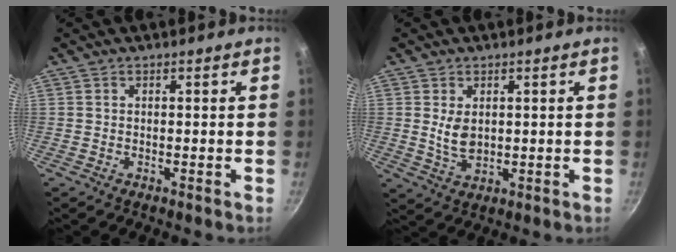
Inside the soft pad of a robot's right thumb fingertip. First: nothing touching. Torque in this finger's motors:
{"motor_torque": [-0.53, 0.09, 0.62, -0.07, 0.02]}